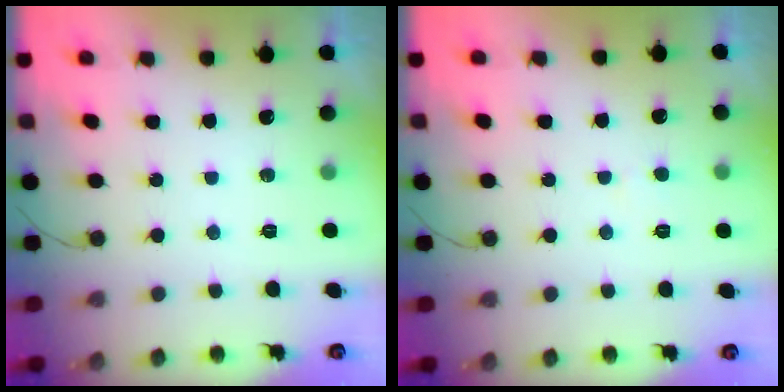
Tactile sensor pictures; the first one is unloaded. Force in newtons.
{"total": 2.3, "press": 2.3, "slide": 0.2}